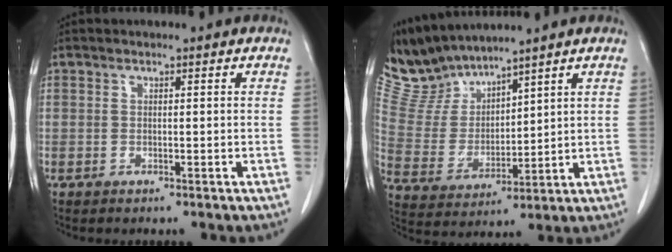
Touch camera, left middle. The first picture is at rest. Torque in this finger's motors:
{"motor_torque": [-0.32, -0.61, -0.18, -0.08]}